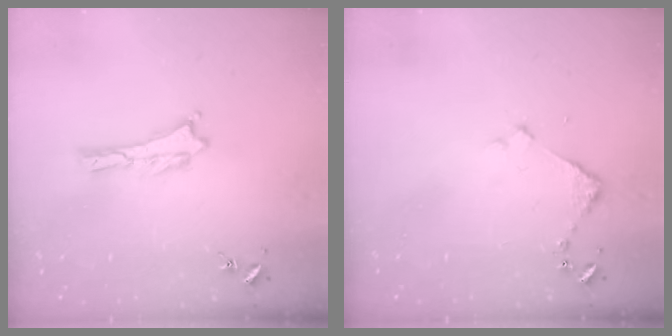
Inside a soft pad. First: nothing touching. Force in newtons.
{"total": 2.9, "press": 2.9, "slide": 0.3}